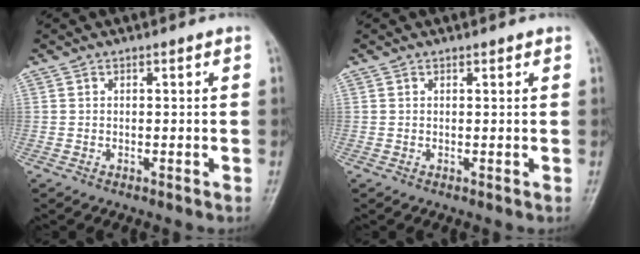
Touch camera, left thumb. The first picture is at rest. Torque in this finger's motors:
{"motor_torque": [-0.17, -0.16, 0.04, 0.04, 0.00]}